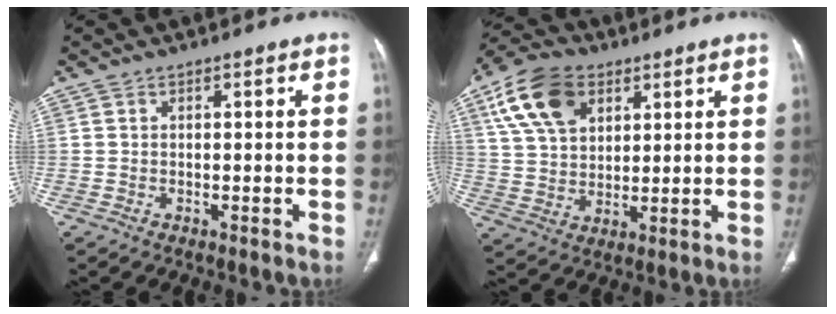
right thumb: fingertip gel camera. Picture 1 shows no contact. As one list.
[{"total": 13.9, "force": [6.3, 9.0, 8.6], "torque": [-0.148, -0.008, 0.120]}]